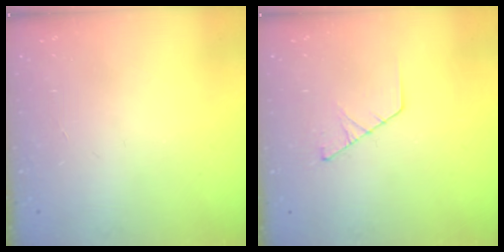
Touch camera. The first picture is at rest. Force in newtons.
{"total": 3.8, "press": 3.8, "slide": 0.4}